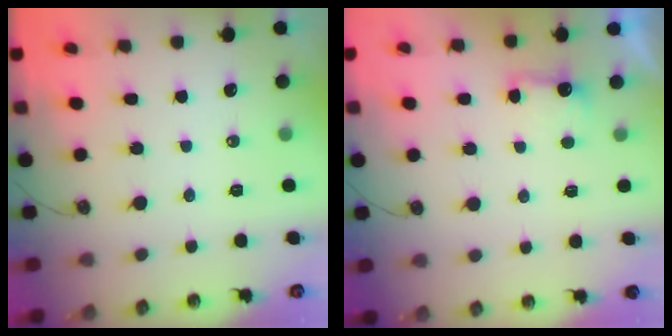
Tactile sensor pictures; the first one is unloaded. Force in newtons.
{"total": 2.9, "press": 2.7, "slide": 1.0}